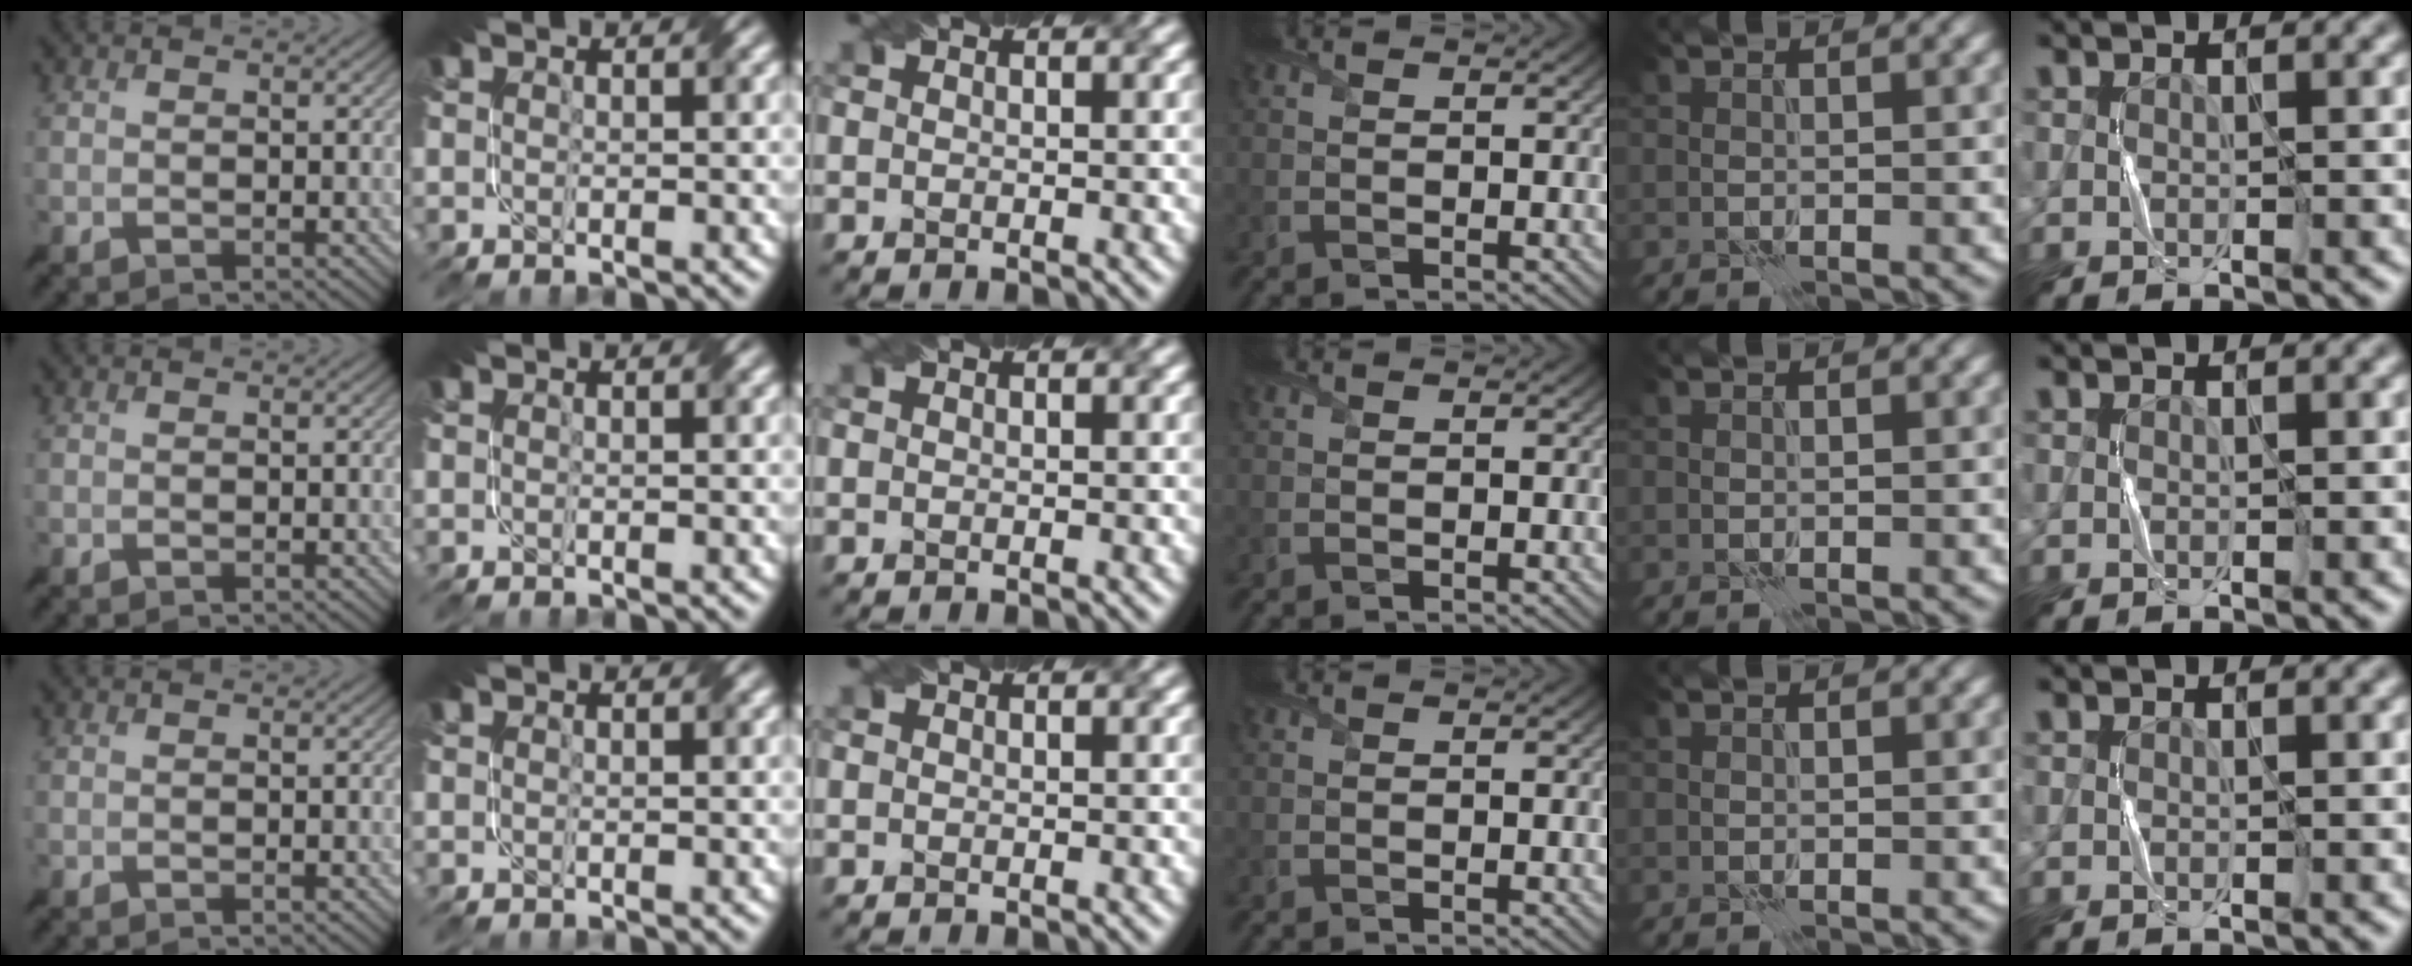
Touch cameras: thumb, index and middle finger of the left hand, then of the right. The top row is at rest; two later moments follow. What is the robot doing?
{"motion": "fold", "object": "coffee filter"}